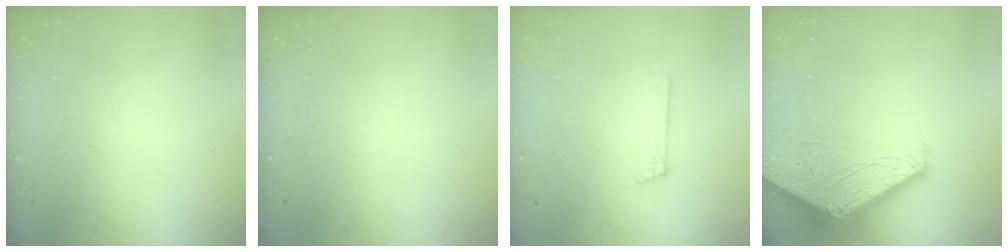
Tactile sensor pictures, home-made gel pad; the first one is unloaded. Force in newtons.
{"total": 0.0}
{"total": 0.0}
{"total": 3.8, "press": 3.8, "slide": 0.3}